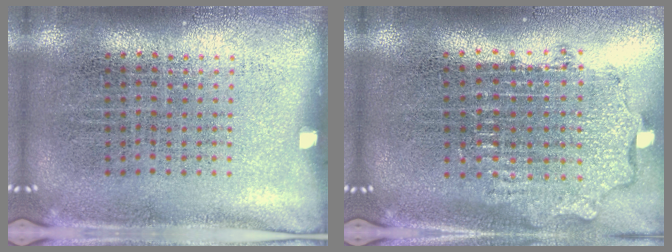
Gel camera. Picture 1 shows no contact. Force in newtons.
{"total": 1.9, "press": 1.4, "slide": 1.2}